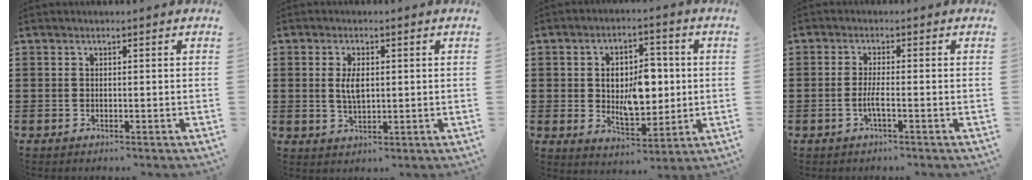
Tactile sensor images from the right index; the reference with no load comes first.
{"total": 4.0, "force": [0.5, 1.9, 3.5], "torque": [-0.071, 0.008, 0.007]}
{"total": 8.2, "force": [0.6, 4.7, 6.7], "torque": [-0.108, 0.008, 0.007]}
{"total": 2.7, "force": [-1.0, 0.3, 2.5], "torque": [-0.060, -0.006, -0.023]}